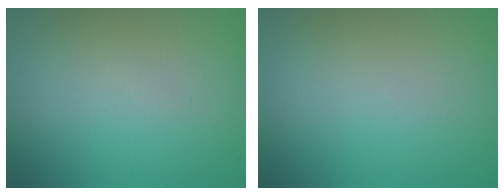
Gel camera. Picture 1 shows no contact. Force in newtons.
{"total": 0.0}